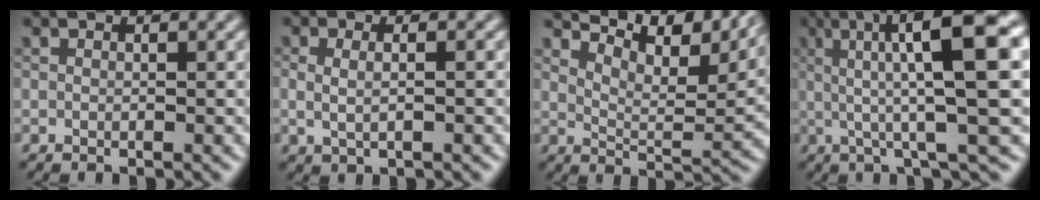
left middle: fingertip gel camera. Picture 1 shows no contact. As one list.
[{"total": 2.4, "force": [0.6, 1.2, 2.0], "torque": [-0.028, -0.003, -0.001]}, {"total": 10.6, "force": [8.7, 2.4, 5.6], "torque": [-0.093, 0.008, 0.130]}, {"total": 12.3, "force": [2.5, 2.6, 11.8], "torque": [-0.155, 0.019, 0.037]}]